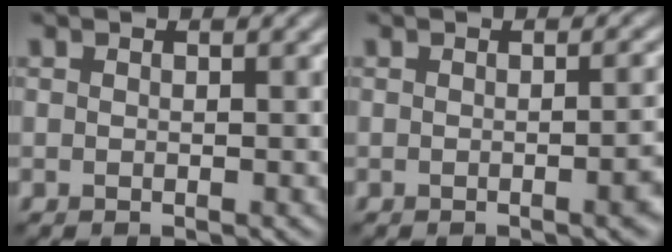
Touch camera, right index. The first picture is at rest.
{"total": 3.4, "force": [-0.8, 1.1, 3.1], "torque": [-0.026, 0.002, -0.008]}